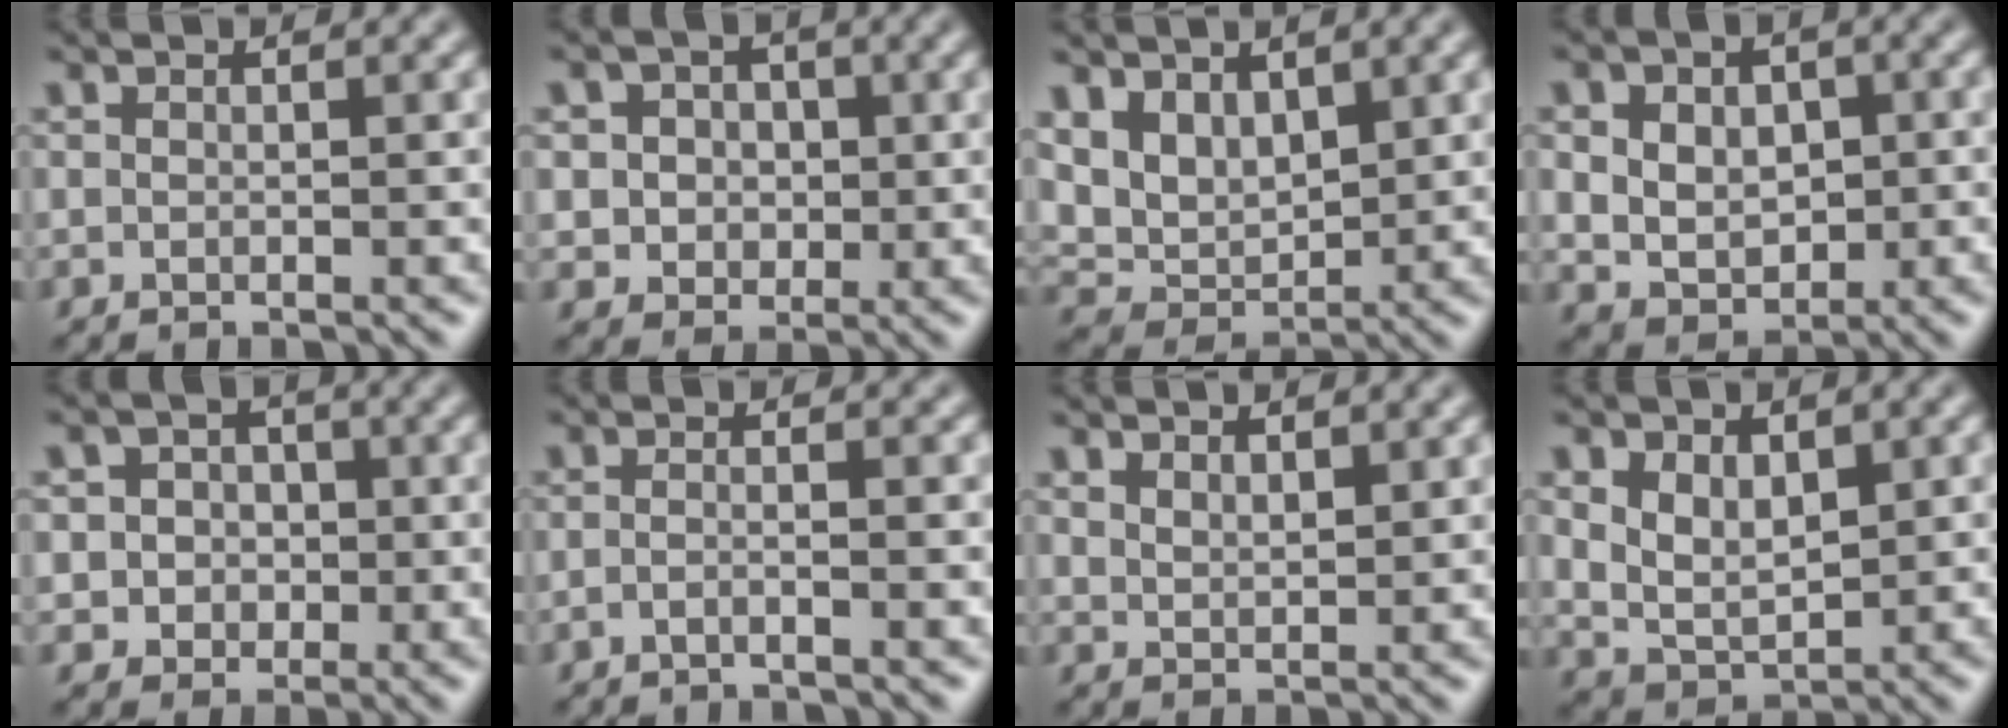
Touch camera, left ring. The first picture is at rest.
{"total": 4.6, "force": [0.9, 4.0, 2.0], "torque": [-0.033, 0.008, 0.009]}
{"total": 4.9, "force": [2.4, 3.1, 2.9], "torque": [-0.063, -0.013, 0.043]}
{"total": 8.0, "force": [1.5, 6.0, 5.1], "torque": [-0.081, 0.028, 0.012]}
{"total": 4.2, "force": [0.5, 3.9, 1.4], "torque": [-0.012, 0.010, -0.003]}
{"total": 1.7, "force": [-0.6, 0.5, 1.4], "torque": [-0.019, -0.005, -0.021]}
{"total": 2.0, "force": [1.7, 0.7, 0.7], "torque": [-0.014, -0.001, 0.034]}
{"total": 3.9, "force": [1.0, 2.7, 2.7], "torque": [-0.056, -0.010, 0.025]}